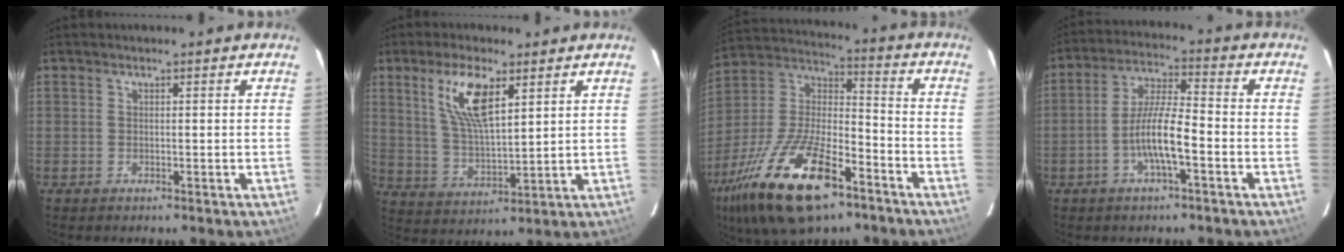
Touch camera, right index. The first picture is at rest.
{"total": 10.6, "force": [5.1, 3.5, 8.6], "torque": [-0.166, 0.005, 0.105]}
{"total": 24.2, "force": [-14.0, 9.7, 17.2], "torque": [-0.351, -0.022, -0.249]}
{"total": 8.2, "force": [-3.2, 1.2, 7.4], "torque": [-0.152, 0.003, -0.060]}